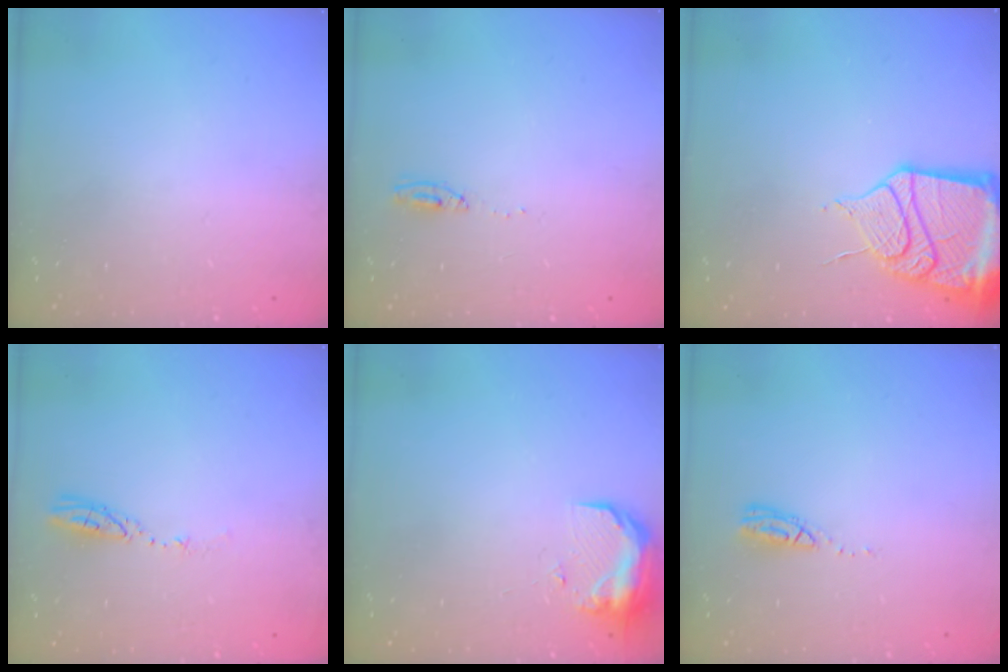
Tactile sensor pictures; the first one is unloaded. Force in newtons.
{"total": 3.6, "press": 3.4, "slide": 1.1}
{"total": 17.5, "press": 17.4, "slide": 1.8}
{"total": 3.5, "press": 3.4, "slide": 0.4}
{"total": 8.9, "press": 8.7, "slide": 1.5}
{"total": 6.8, "press": 6.8, "slide": 0.4}